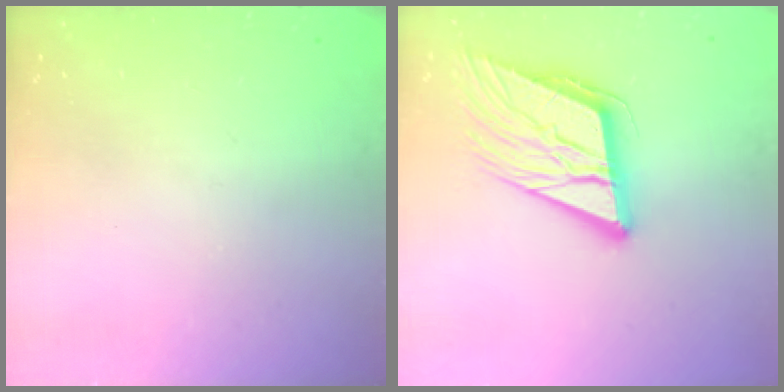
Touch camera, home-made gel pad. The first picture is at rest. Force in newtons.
{"total": 15.0, "press": 14.6, "slide": 3.5}